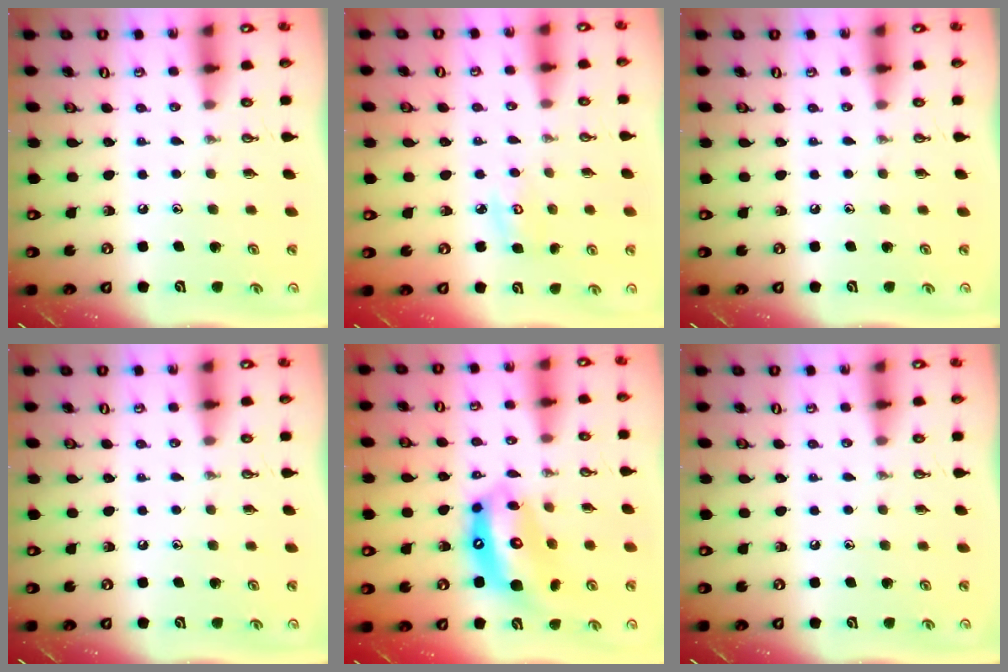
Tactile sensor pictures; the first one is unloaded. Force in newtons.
{"total": 5.2, "press": 5.1, "slide": 0.5}
{"total": 0.0}
{"total": 0.0}
{"total": 13.4, "press": 13.3, "slide": 1.1}
{"total": 0.0}